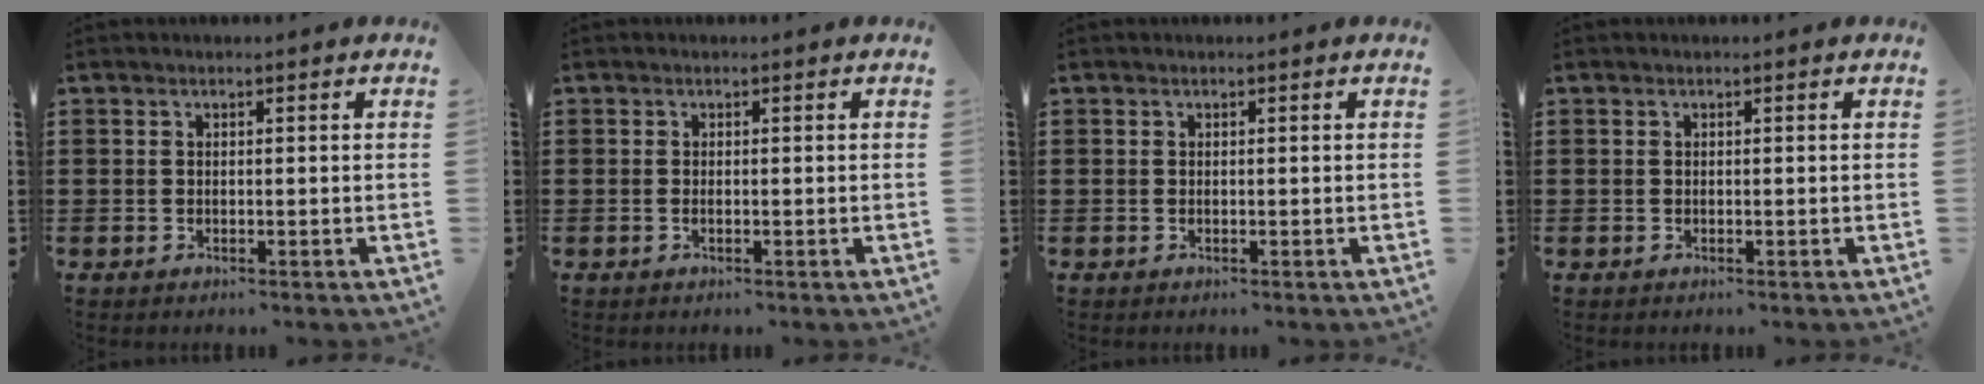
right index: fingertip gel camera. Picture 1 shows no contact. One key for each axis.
{"total": 0.6, "fx": -0.3, "fy": 0.1, "fz": 0.5, "tx": -0.010, "ty": -0.003, "tz": -0.005}
{"total": 0.0}
{"total": 0.0}